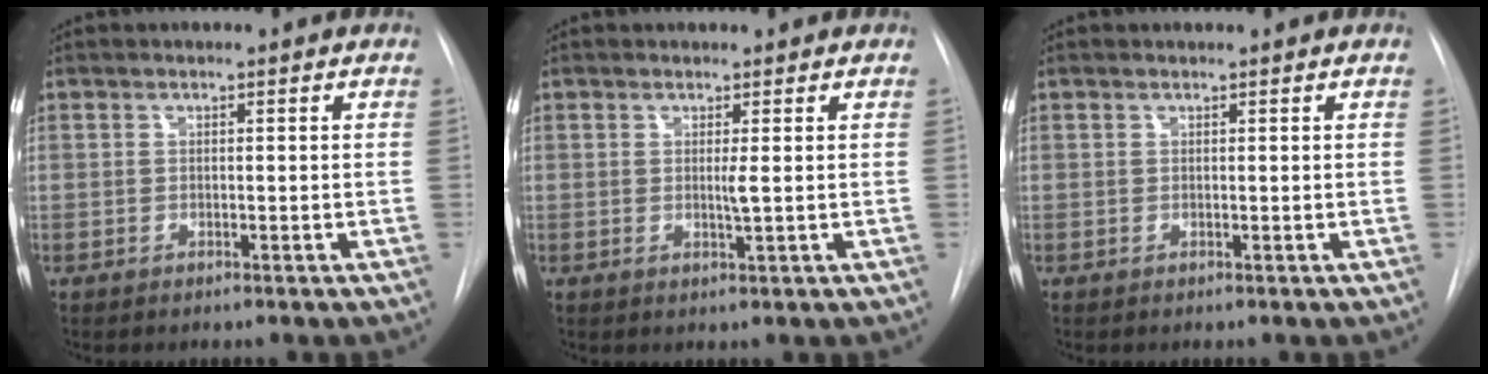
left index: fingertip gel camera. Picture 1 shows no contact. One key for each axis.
{"total": 1.2, "fx": -0.1, "fy": -0.2, "fz": 1.1, "tx": -0.024, "ty": -0.009, "tz": -0.002}
{"total": 0.0}